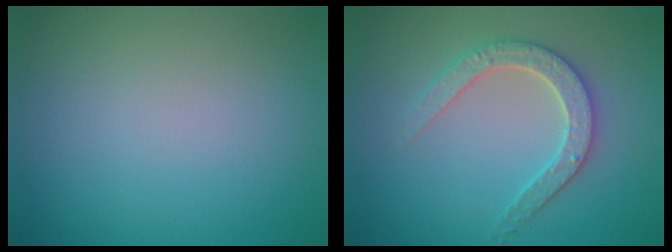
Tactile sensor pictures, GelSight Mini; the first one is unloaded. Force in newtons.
{"total": 3.0, "press": 2.9, "slide": 0.6}